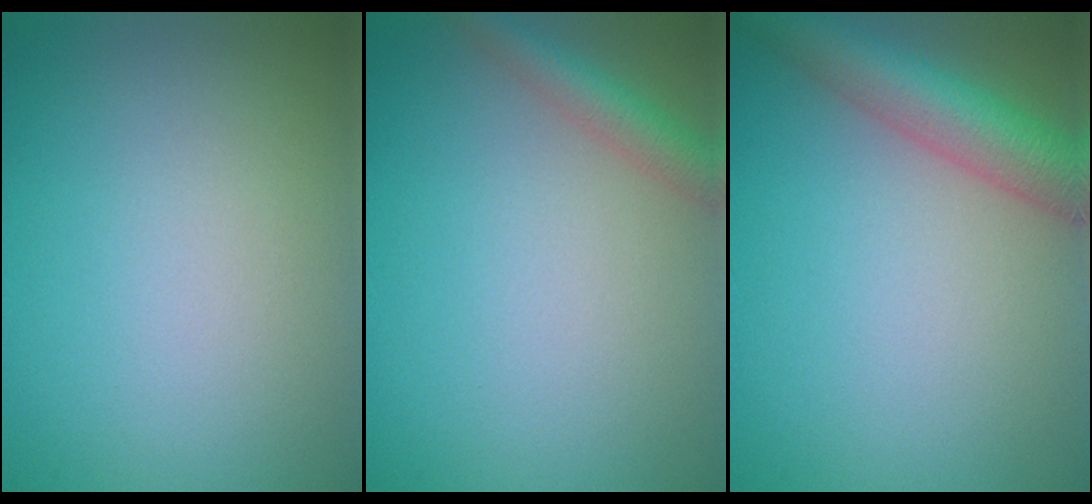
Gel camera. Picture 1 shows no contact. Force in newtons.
{"total": 2.8, "press": 2.8, "slide": 0.1}
{"total": 5.8, "press": 5.8, "slide": 0.2}